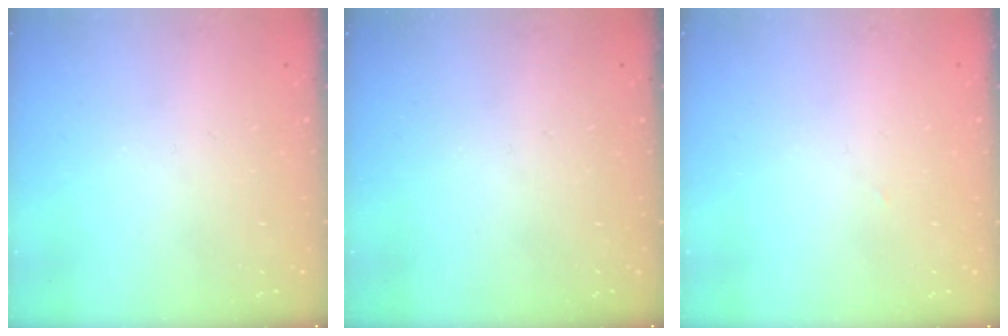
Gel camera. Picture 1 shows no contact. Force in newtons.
{"total": 0.0}
{"total": 1.1, "press": 1.1, "slide": 0.1}